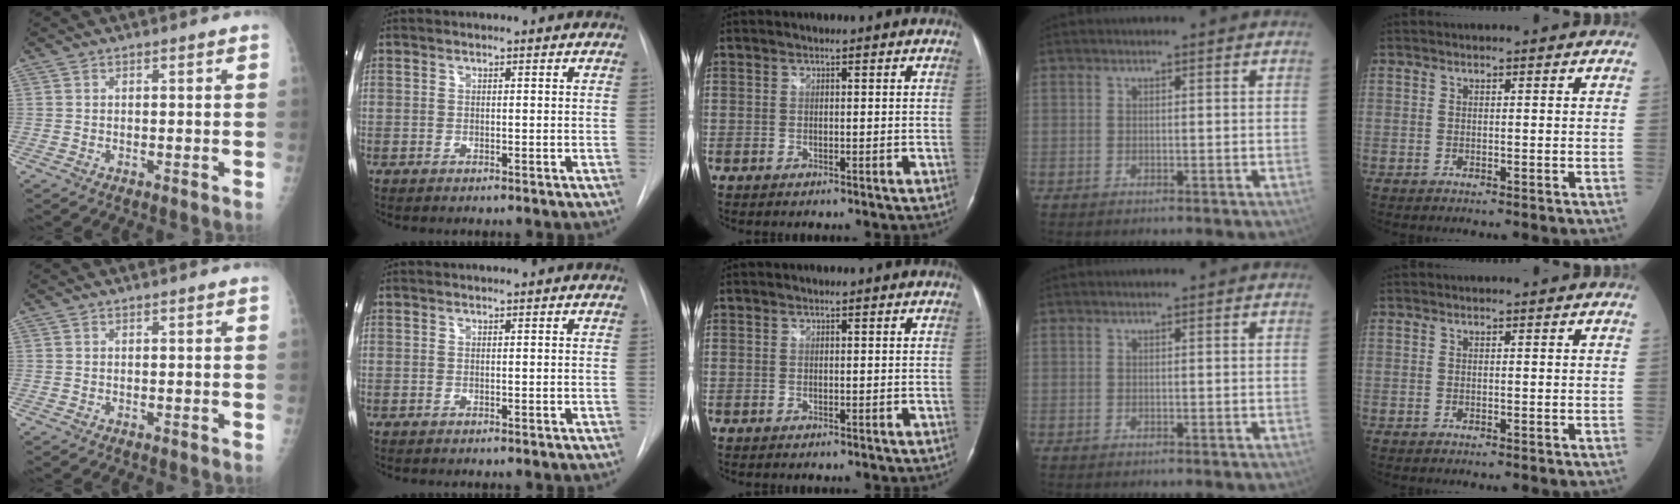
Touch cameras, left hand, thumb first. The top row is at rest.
{}